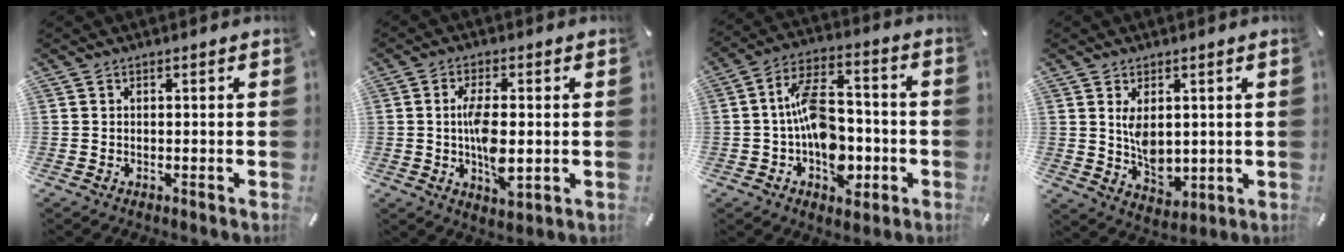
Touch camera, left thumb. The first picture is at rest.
{"total": 9.0, "force": [-0.2, 3.9, 8.1], "torque": [-0.161, -0.006, -0.005]}
{"total": 14.3, "force": [-3.2, 9.2, 10.5], "torque": [-0.191, 0.019, -0.055]}
{"total": 7.0, "force": [1.8, 4.6, 4.9], "torque": [-0.087, -0.012, 0.032]}